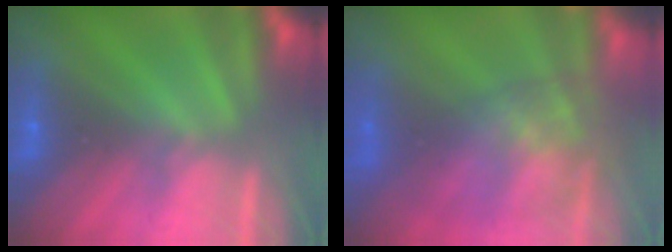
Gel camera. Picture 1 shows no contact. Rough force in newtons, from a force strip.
{"total": 5.9}